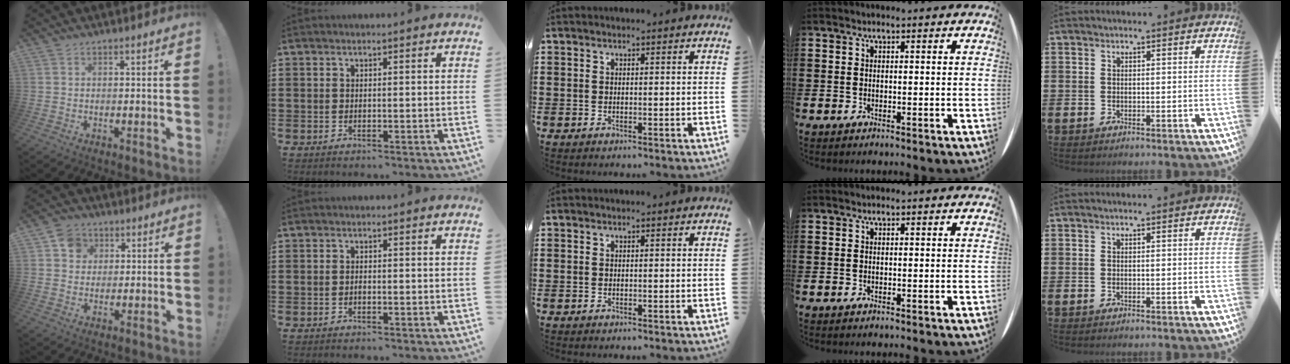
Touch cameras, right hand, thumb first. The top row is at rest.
{"thumb": {"total": 7.1, "force": [2.3, 6.4, 2.0], "torque": [-0.027, -0.006, 0.046]}, "index": {"total": 0.5, "force": [-0.2, 0.3, 0.4], "torque": [-0.010, 0.000, -0.004]}}